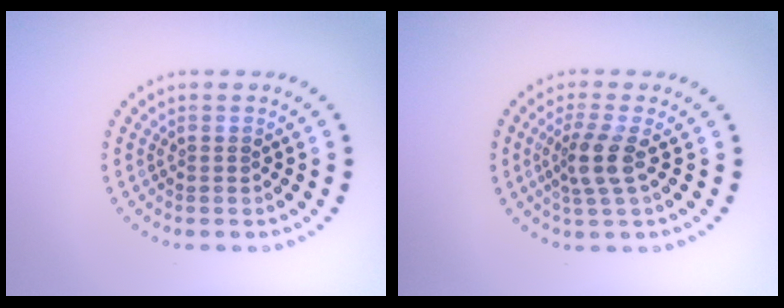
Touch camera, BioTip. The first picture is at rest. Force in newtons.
{"total": 2.8, "press": 2.1, "slide": 1.8}